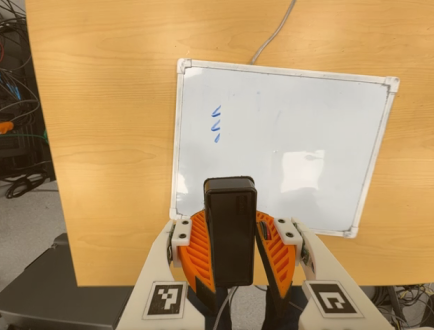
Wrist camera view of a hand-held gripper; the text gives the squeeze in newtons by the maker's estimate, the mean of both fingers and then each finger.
{"total": 8.0, "left": 8.6, "right": 7.4}